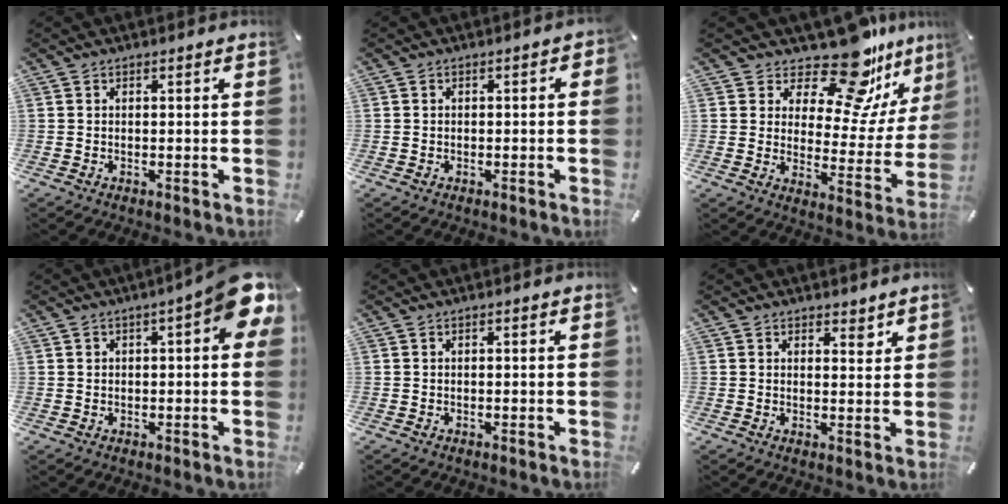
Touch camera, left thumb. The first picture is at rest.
{"total": 1.4, "force": [-0.7, 1.0, 0.7], "torque": [-0.014, 0.006, -0.015]}
{"total": 16.4, "force": [13.9, 5.1, 7.1], "torque": [-0.116, -0.125, 0.234]}
{"total": 9.0, "force": [2.5, 3.8, 7.8], "torque": [-0.092, -0.014, 0.040]}
{"total": 0.0}
{"total": 2.7, "force": [2.0, 1.7, 0.6], "torque": [0.016, -0.014, 0.030]}